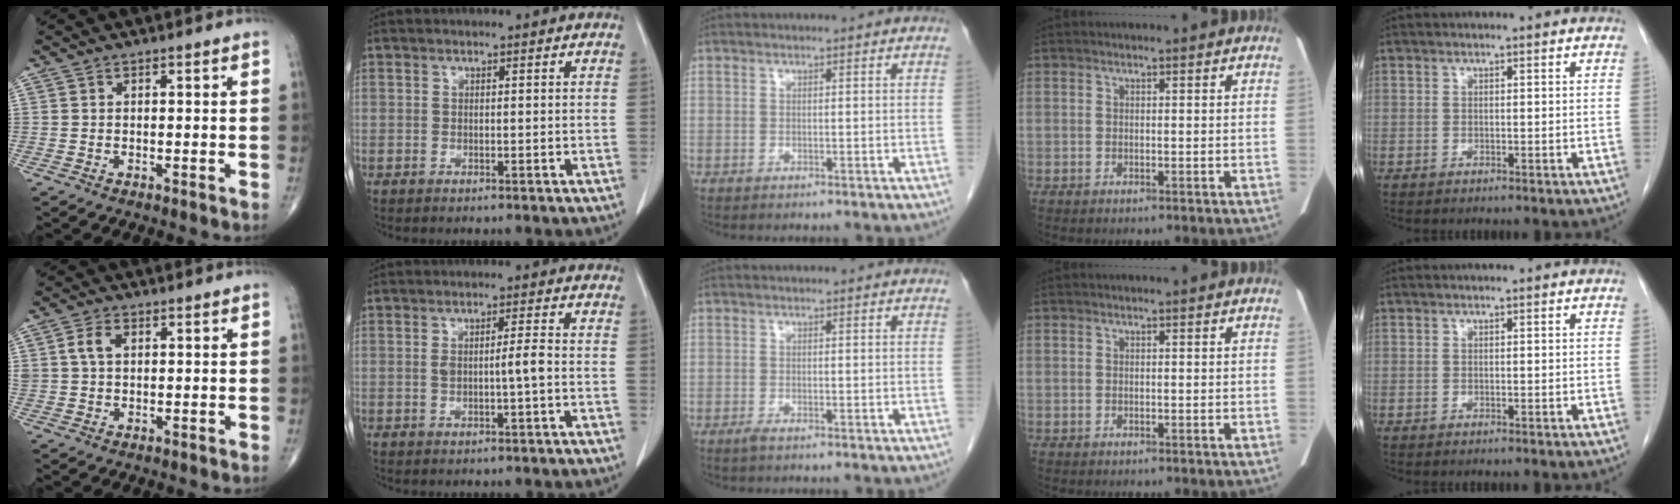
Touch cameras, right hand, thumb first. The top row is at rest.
{"thumb": {"total": 3.4, "force": [0.9, 2.2, 2.4], "torque": [-0.051, 0.005, 0.020]}, "index": {"total": 3.1, "force": [-0.4, 0.0, 3.1], "torque": [-0.060, 0.001, -0.004]}, "middle": {"total": 0.7, "force": [-0.5, 0.0, 0.5], "torque": [-0.013, -0.002, -0.010]}}